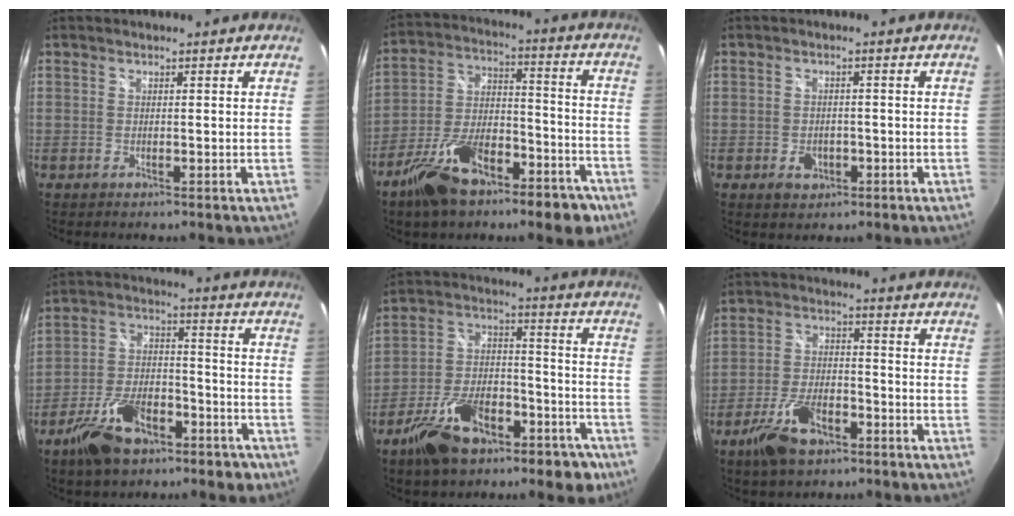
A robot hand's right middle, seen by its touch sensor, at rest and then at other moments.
{"total": 18.8, "force": [-11.7, 8.2, 12.2], "torque": [-0.221, 0.004, -0.182]}
{"total": 3.5, "force": [-1.5, 2.7, 1.6], "torque": [-0.034, 0.001, -0.016]}
{"total": 14.8, "force": [-9.4, 7.8, 8.5], "torque": [-0.171, 0.019, -0.145]}
{"total": 18.6, "force": [-11.7, 9.5, 10.9], "torque": [-0.200, 0.022, -0.170]}
{"total": 9.9, "force": [-6.2, 4.7, 6.2], "torque": [-0.137, -0.004, -0.112]}